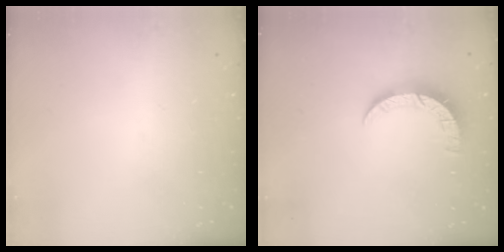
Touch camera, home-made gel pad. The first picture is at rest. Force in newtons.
{"total": 6.5, "press": 6.5, "slide": 0.4}